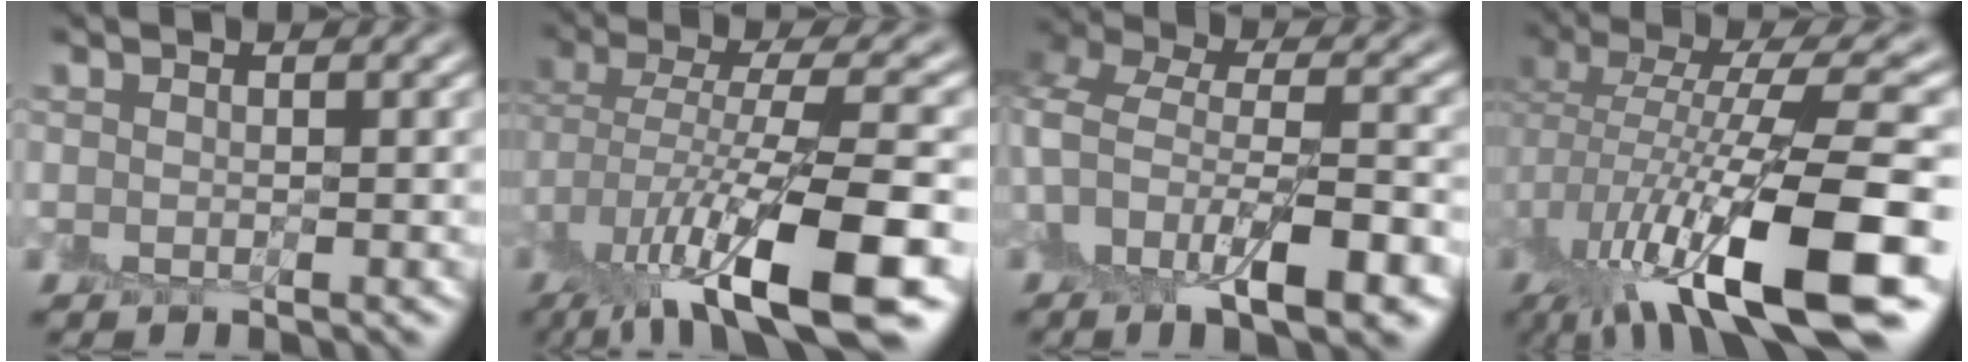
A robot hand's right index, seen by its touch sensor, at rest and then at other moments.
{"total": 11.3, "force": [-4.7, 3.4, 9.7], "torque": [-0.177, -0.008, -0.076]}
{"total": 9.6, "force": [-3.0, 4.9, 7.7], "torque": [-0.150, -0.006, -0.049]}
{"total": 13.4, "force": [-4.1, 3.9, 12.2], "torque": [-0.222, -0.004, -0.063]}